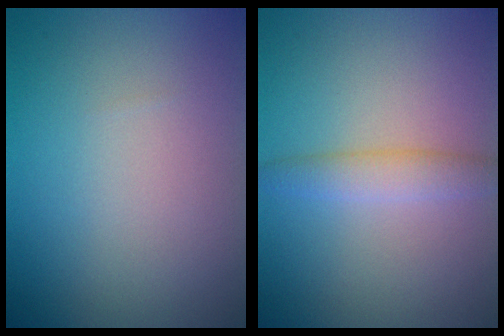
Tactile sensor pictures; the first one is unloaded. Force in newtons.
{"total": 2.2, "press": 2.2, "slide": 0.0}